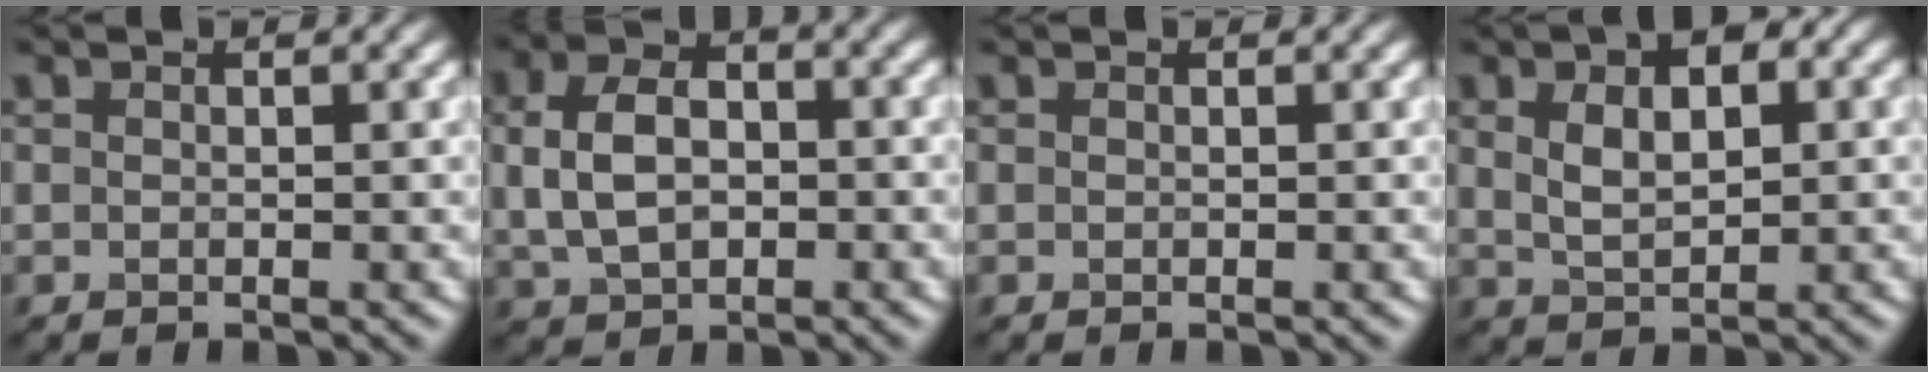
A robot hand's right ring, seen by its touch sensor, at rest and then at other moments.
{"total": 5.6, "force": [0.1, 3.8, 4.2], "torque": [-0.088, 0.006, 0.000]}
{"total": 0.0}
{"total": 6.0, "force": [1.9, 3.3, 4.6], "torque": [-0.071, 0.010, 0.028]}